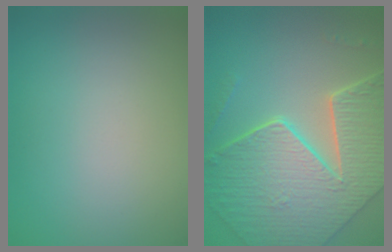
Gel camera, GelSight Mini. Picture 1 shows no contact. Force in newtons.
{"total": 9.6, "press": 7.1, "slide": 6.5}